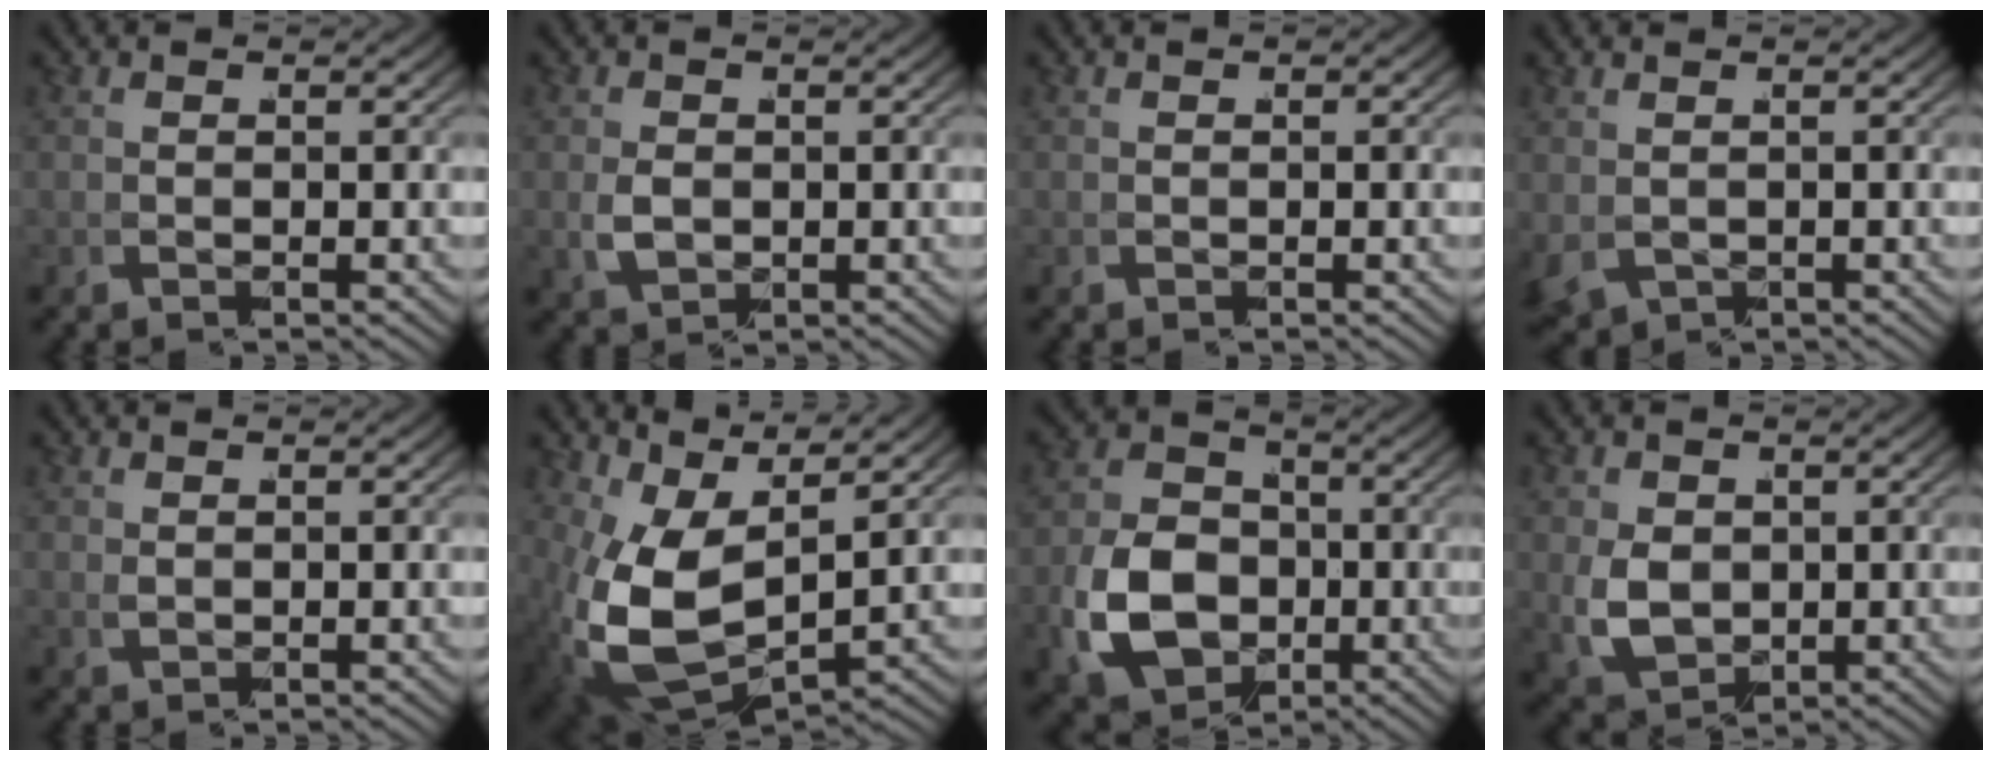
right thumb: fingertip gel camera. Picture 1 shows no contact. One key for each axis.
{"total": 2.7, "fx": 0.1, "fy": 2.0, "fz": 1.8, "tx": -0.050, "ty": -0.013, "tz": 0.017}
{"total": 0.0}
{"total": 2.5, "fx": -0.4, "fy": 2.1, "fz": 1.2, "tx": -0.042, "ty": -0.022, "tz": 0.014}
{"total": 0.9, "fx": 0.6, "fy": 0.4, "fz": 0.5, "tx": -0.018, "ty": -0.004, "tz": 0.019}
{"total": 10.7, "fx": 0.1, "fy": 6.7, "fz": 8.4, "tx": -0.221, "ty": -0.061, "tz": 0.036}
{"total": 11.2, "fx": -2.1, "fy": 8.7, "fz": 6.7, "tx": -0.150, "ty": -0.038, "tz": -0.019}
{"total": 6.1, "fx": 0.1, "fy": 4.6, "fz": 4.0, "tx": -0.102, "ty": -0.037, "tz": 0.029}